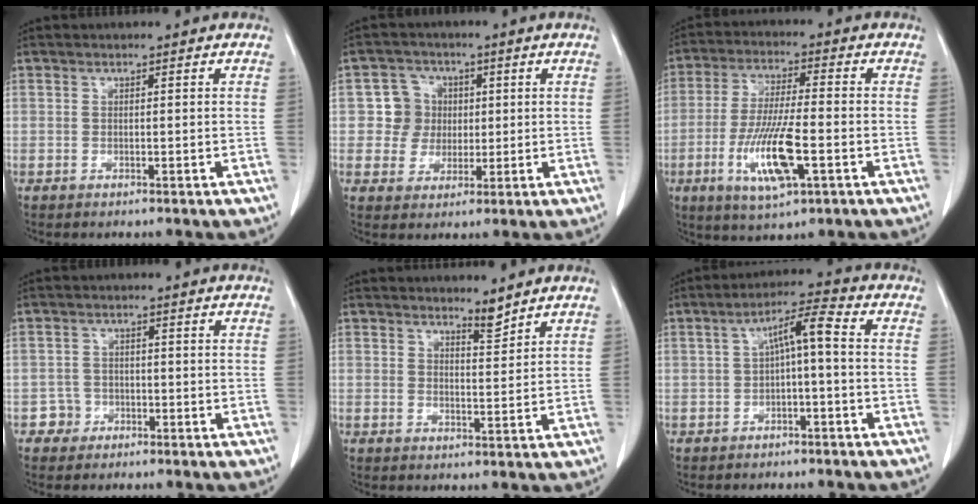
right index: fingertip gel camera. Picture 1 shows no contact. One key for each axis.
{"total": 6.2, "fx": 0.9, "fy": 6.0, "fz": 1.1, "tx": -0.016, "ty": 0.023, "tz": 0.020}
{"total": 12.2, "fx": -4.0, "fy": 2.3, "fz": 11.3, "tx": -0.226, "ty": -0.016, "tz": -0.068}
{"total": 3.0, "fx": -1.4, "fy": 2.7, "fz": -0.1, "tx": 0.010, "ty": 0.014, "tz": -0.026}
{"total": 2.6, "fx": 2.5, "fy": 0.3, "fz": 0.8, "tx": -0.018, "ty": -0.009, "tz": 0.047}
{"total": 6.3, "fx": 0.0, "fy": 1.3, "fz": 6.1, "tx": -0.111, "ty": 0.028, "tz": 0.000}